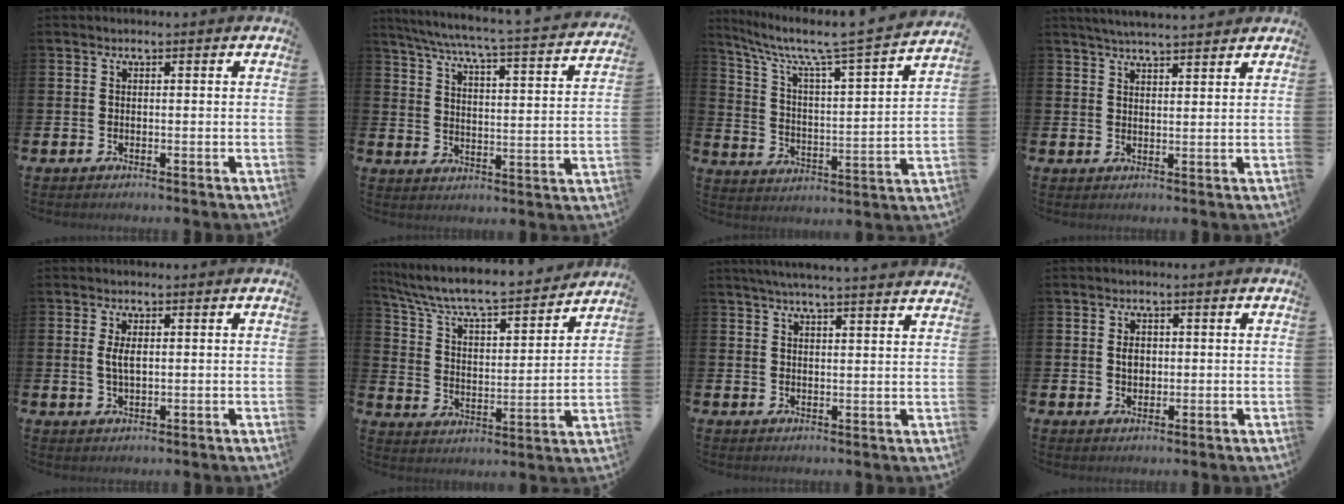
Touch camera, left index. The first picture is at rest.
{"total": 5.5, "force": [4.9, 0.2, 2.7], "torque": [-0.073, -0.046, 0.075]}
{"total": 7.5, "force": [6.4, 0.6, 3.9], "torque": [-0.105, -0.052, 0.100]}
{"total": 3.9, "force": [3.8, 0.1, 0.7], "torque": [-0.018, -0.016, 0.069]}
{"total": 2.6, "force": [0.6, 1.1, 2.3], "torque": [-0.042, 0.004, 0.006]}
{"total": 7.9, "force": [7.3, 1.4, 2.7], "torque": [-0.088, -0.058, 0.120]}
{"total": 4.5, "force": [4.3, -0.8, 1.1], "torque": [-0.026, -0.022, 0.076]}
{"total": 2.2, "force": [0.3, 1.7, 1.4], "torque": [-0.007, 0.000, -0.001]}